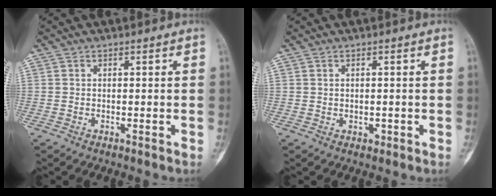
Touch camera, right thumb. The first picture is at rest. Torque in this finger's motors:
{"motor_torque": [-0.21, 0.02, -0.15, 0.15, -0.06]}